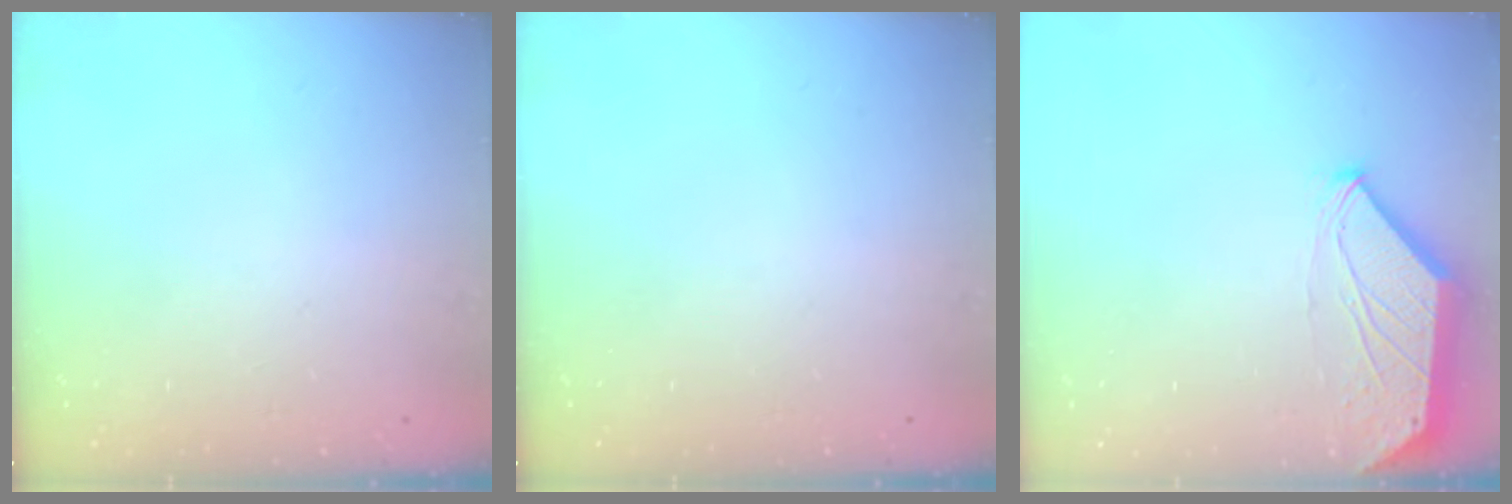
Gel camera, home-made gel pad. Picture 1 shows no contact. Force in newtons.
{"total": 0.0}
{"total": 0.0}